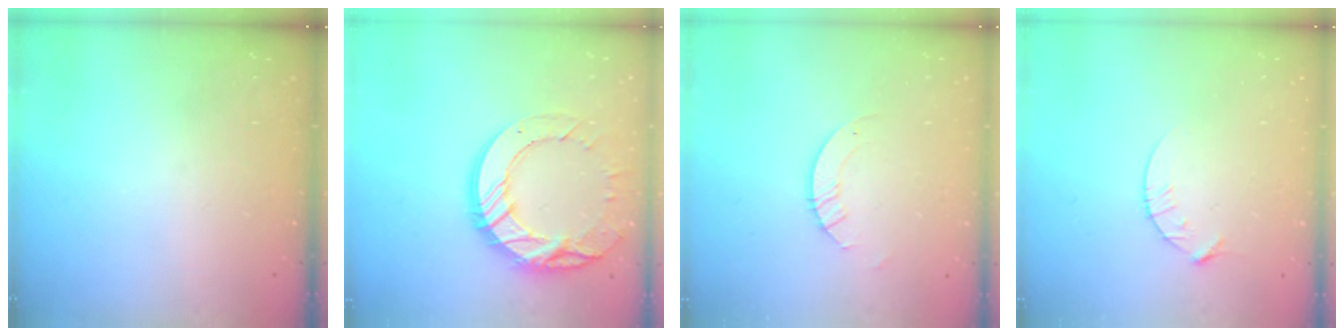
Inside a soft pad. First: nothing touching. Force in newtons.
{"total": 18.4, "press": 18.3, "slide": 1.9}
{"total": 2.9, "press": 2.9, "slide": 0.3}
{"total": 4.8, "press": 4.8, "slide": 0.6}